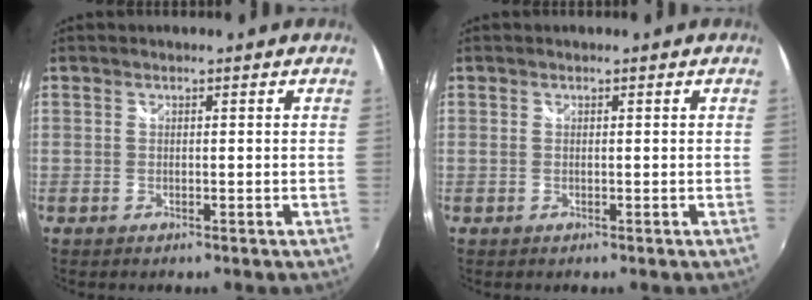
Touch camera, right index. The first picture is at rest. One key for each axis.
{"total": 0.0}